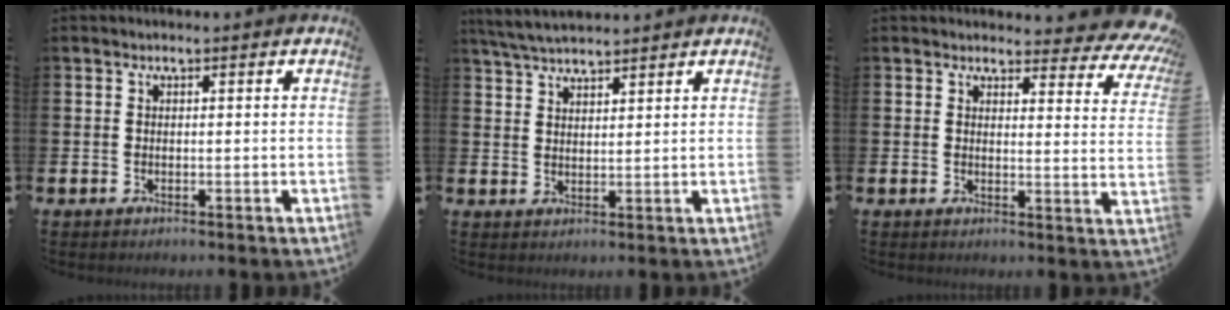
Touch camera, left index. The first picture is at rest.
{"total": 4.4, "force": [4.2, 0.6, 1.2], "torque": [-0.027, -0.016, 0.076]}
{"total": 3.8, "force": [3.4, 1.4, 0.9], "torque": [-0.003, -0.037, 0.051]}